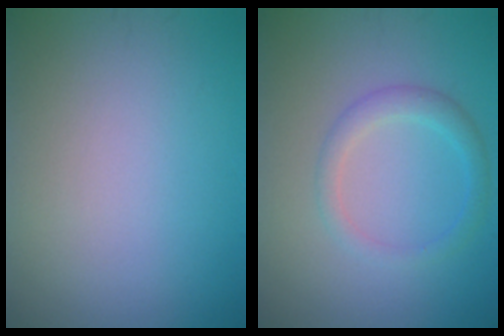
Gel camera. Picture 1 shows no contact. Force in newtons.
{"total": 2.3, "press": 2.3, "slide": 0.0}